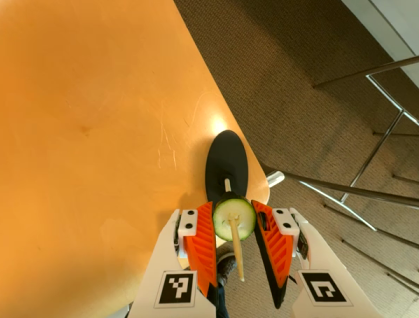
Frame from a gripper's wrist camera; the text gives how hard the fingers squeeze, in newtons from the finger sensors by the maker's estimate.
{"total": 9.4, "left": 9.4, "right": 9.5}